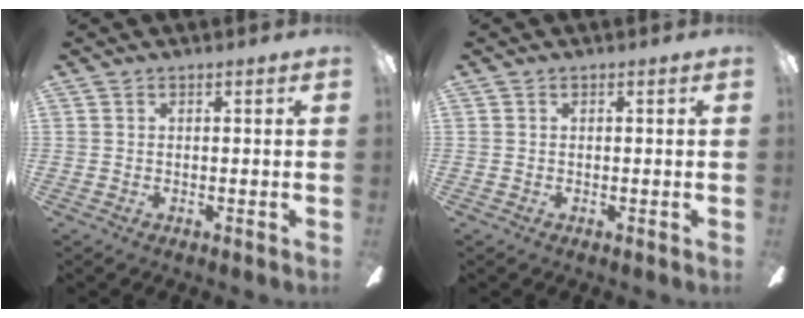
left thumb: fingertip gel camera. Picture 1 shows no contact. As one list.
[{"total": 0.0}]